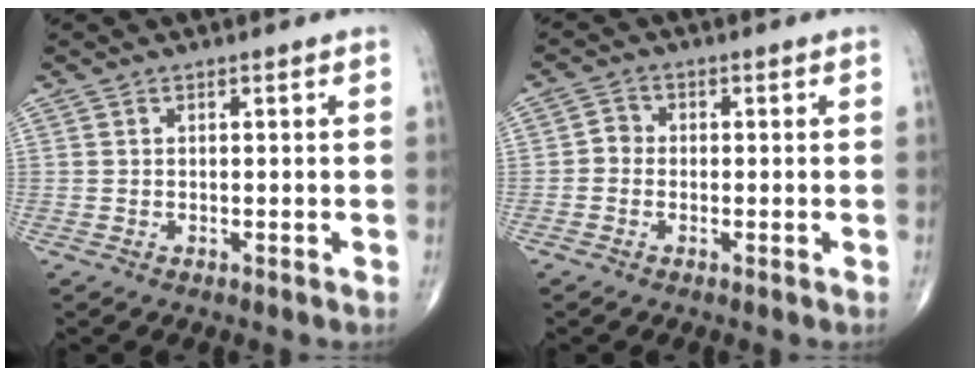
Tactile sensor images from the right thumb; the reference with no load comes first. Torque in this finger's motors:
{"motor_torque": [0.02, -0.04, -0.11, -0.37, 0.03]}